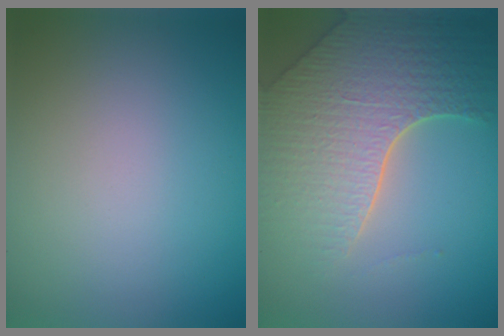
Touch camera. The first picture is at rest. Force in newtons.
{"total": 7.6, "press": 5.8, "slide": 4.9}